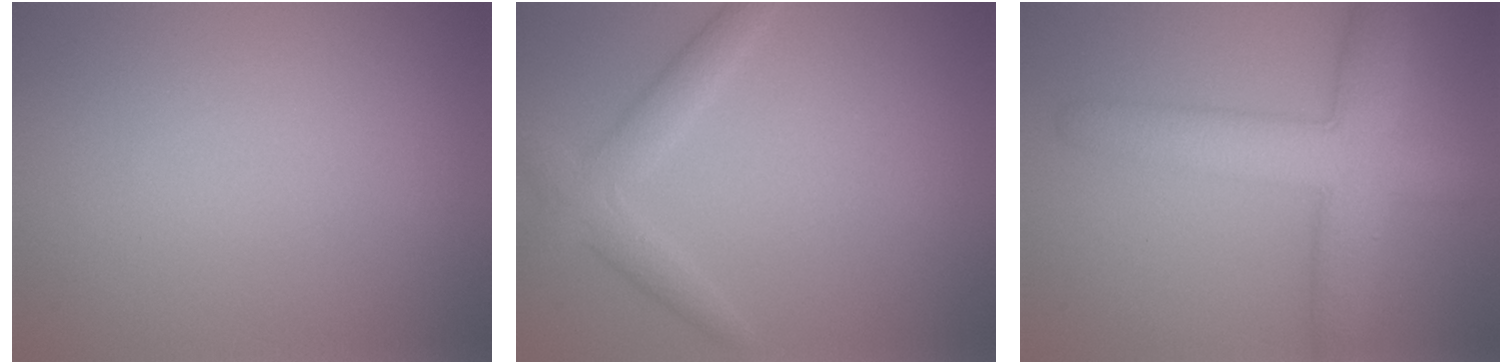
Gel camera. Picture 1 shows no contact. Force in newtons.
{"total": 2.8, "press": 2.8, "slide": 0.1}
{"total": 6.9, "press": 6.9, "slide": 0.4}